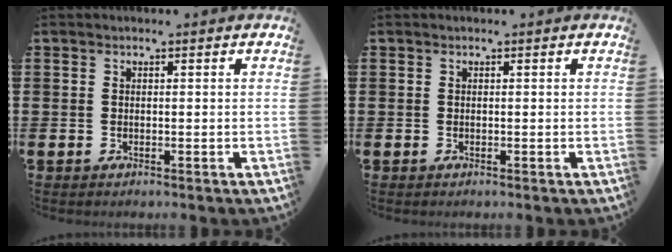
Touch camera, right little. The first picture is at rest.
{"total": 0.0}